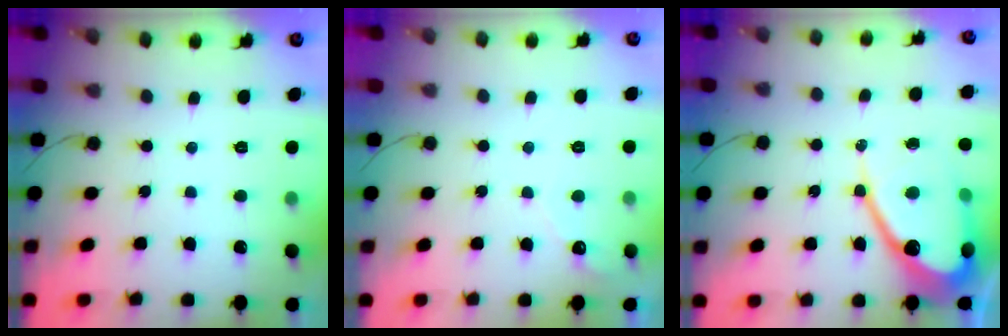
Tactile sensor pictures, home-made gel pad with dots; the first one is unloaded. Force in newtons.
{"total": 2.8, "press": 2.8, "slide": 0.1}
{"total": 16.2, "press": 16.2, "slide": 1.2}